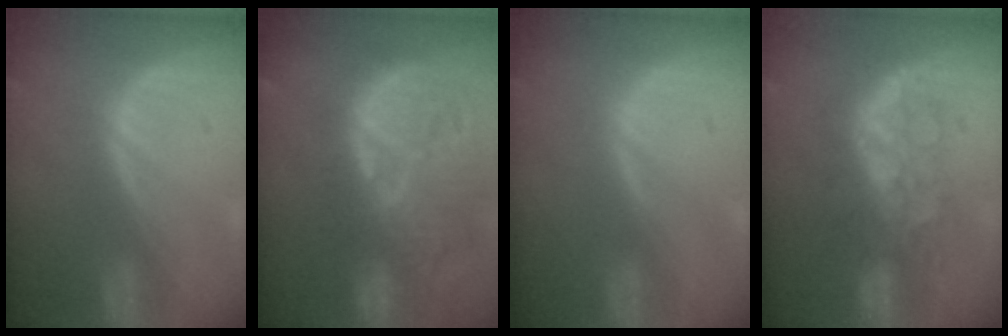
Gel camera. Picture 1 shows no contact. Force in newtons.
{"total": 14.8, "press": 13.1, "slide": 6.9}
{"total": 0.0}
{"total": 7.9, "press": 7.4, "slide": 2.7}